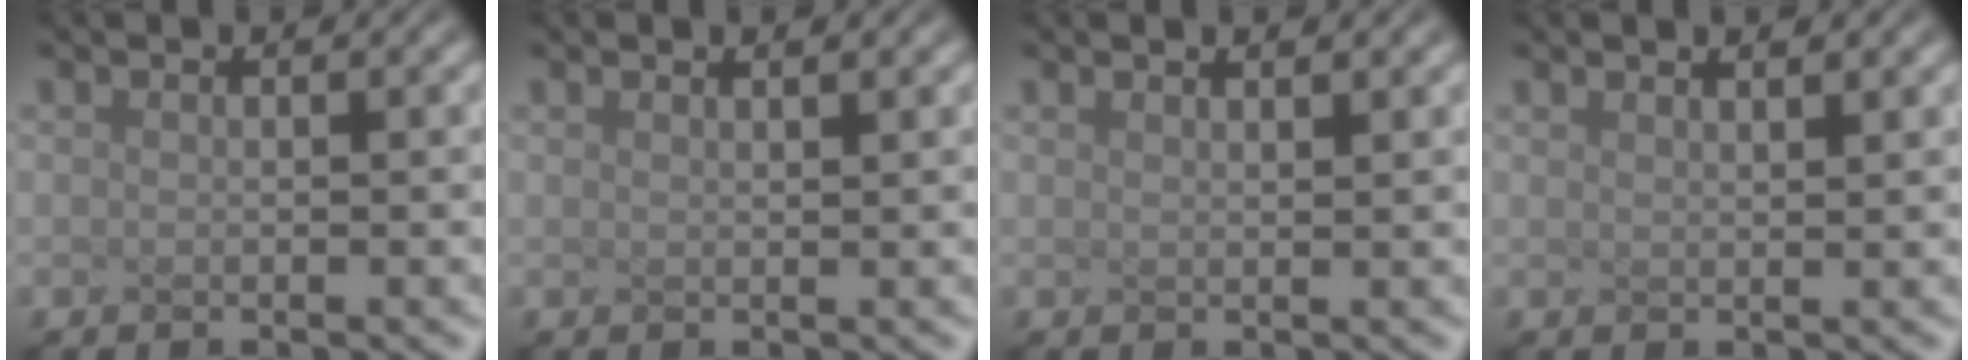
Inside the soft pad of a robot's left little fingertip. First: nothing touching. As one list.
[{"total": 1.4, "force": [1.0, 0.4, 0.8], "torque": [-0.003, 0.020, 0.003]}, {"total": 1.4, "force": [1.2, 0.4, 0.7], "torque": [-0.003, 0.020, 0.006]}, {"total": 1.7, "force": [1.4, 0.4, 0.8], "torque": [-0.005, 0.022, 0.011]}]